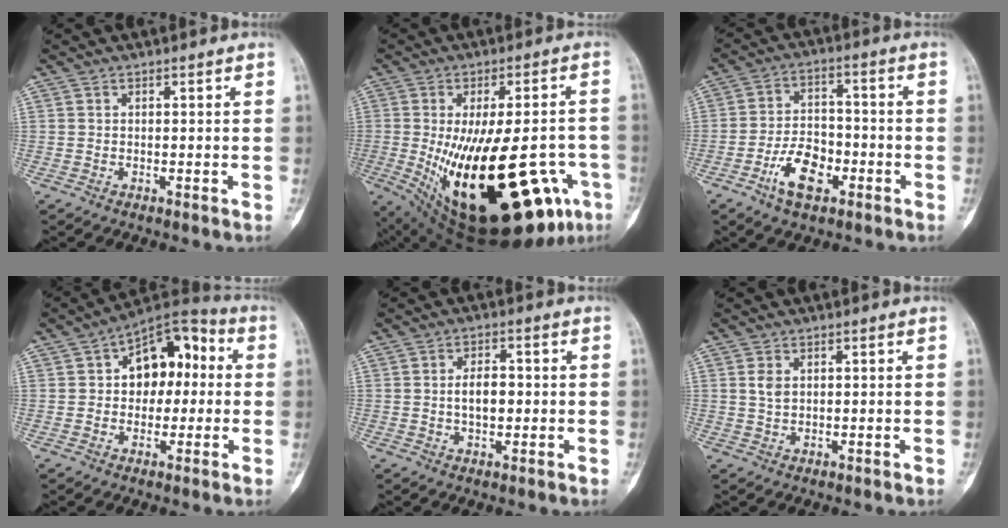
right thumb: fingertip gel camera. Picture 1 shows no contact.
{"total": 31.1, "force": [-9.6, 12.1, 27.0], "torque": [-0.368, -0.018, -0.113]}
{"total": 9.4, "force": [-4.4, 5.4, 6.3], "torque": [-0.093, 0.027, -0.079]}
{"total": 13.0, "force": [1.7, 8.6, 9.7], "torque": [-0.090, 0.035, 0.013]}
{"total": 5.0, "force": [-0.3, 2.8, 4.1], "torque": [-0.064, 0.007, -0.006]}
{"total": 2.4, "force": [0.5, 1.5, 1.8], "torque": [-0.034, 0.001, 0.010]}